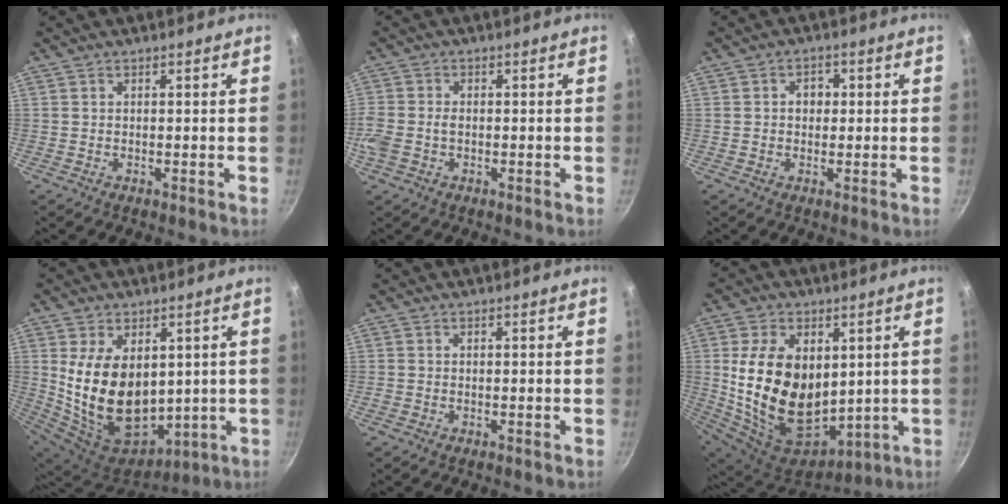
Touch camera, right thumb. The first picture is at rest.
{"total": 5.8, "force": [-1.3, 4.0, 4.0], "torque": [-0.097, 0.007, -0.033]}
{"total": 3.1, "force": [0.2, 2.6, 1.7], "torque": [-0.006, 0.005, 0.000]}
{"total": 20.1, "force": [2.7, 13.4, 14.8], "torque": [-0.251, -0.035, 0.078]}
{"total": 0.0}
{"total": 22.4, "force": [3.0, 15.0, 16.4], "torque": [-0.286, -0.030, 0.079]}